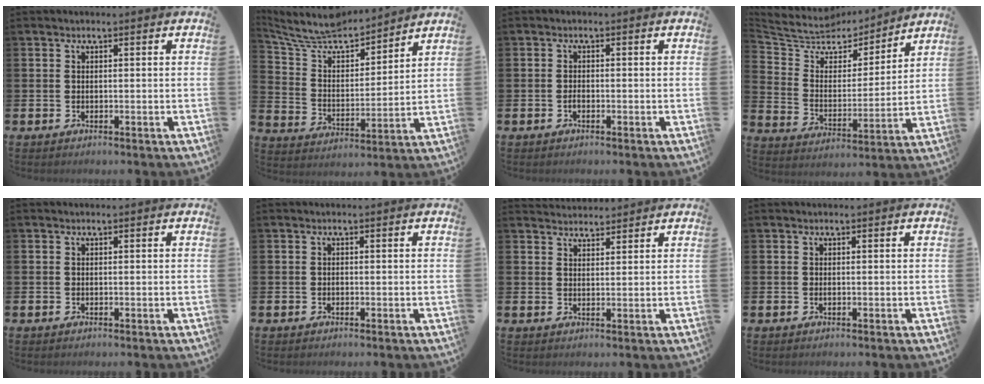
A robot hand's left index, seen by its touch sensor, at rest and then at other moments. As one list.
[{"total": 9.0, "force": [8.4, 2.3, 2.2], "torque": [-0.088, -0.060, 0.148]}, {"total": 0.8, "force": [-0.5, 0.4, 0.5], "torque": [-0.015, -0.001, -0.008]}, {"total": 6.9, "force": [6.1, 3.1, 0.7], "torque": [-0.059, -0.051, 0.105]}, {"total": 0.0}, {"total": 0.0}, {"total": 2.8, "force": [2.7, 0.5, -0.2], "torque": [0.001, -0.013, 0.050]}, {"total": 0.0}]